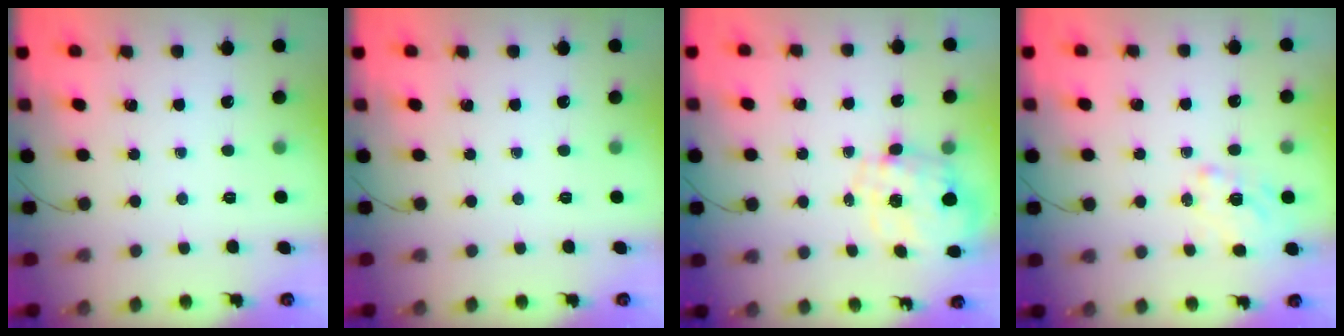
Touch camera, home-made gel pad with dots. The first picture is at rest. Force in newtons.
{"total": 0.0}
{"total": 2.7, "press": 2.5, "slide": 1.0}
{"total": 1.4, "press": 1.2, "slide": 0.8}